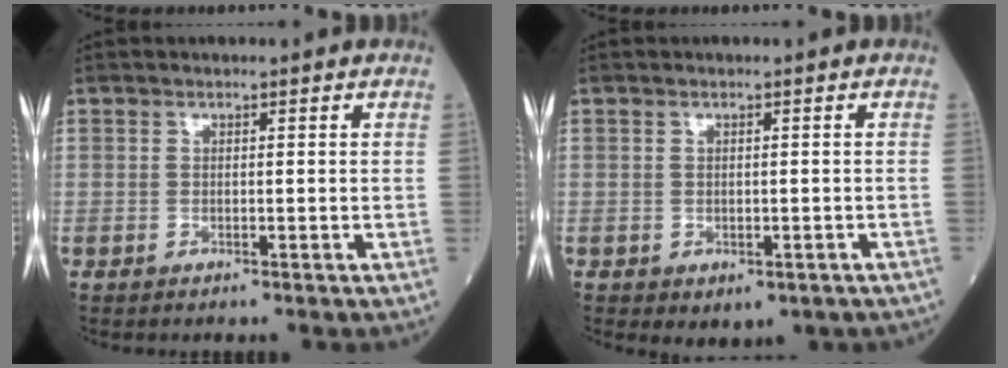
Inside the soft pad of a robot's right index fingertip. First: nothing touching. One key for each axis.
{"total": 3.4, "fx": -1.8, "fy": 2.2, "fz": 1.8, "tx": -0.015, "ty": 0.001, "tz": -0.012}